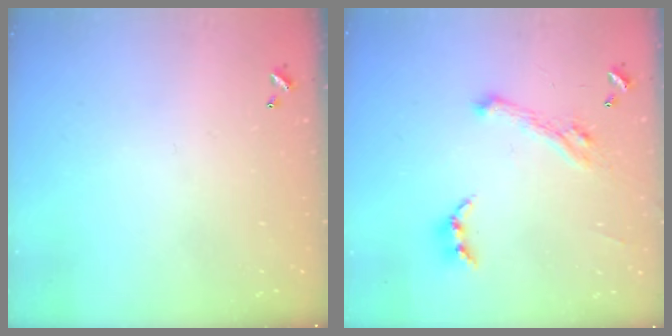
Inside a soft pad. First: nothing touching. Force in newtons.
{"total": 5.1, "press": 5.0, "slide": 1.0}